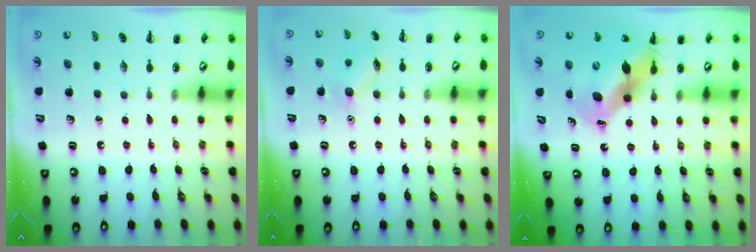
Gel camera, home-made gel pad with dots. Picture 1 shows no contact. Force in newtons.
{"total": 7.5, "press": 7.4, "slide": 1.1}
{"total": 11.0, "press": 10.7, "slide": 2.5}